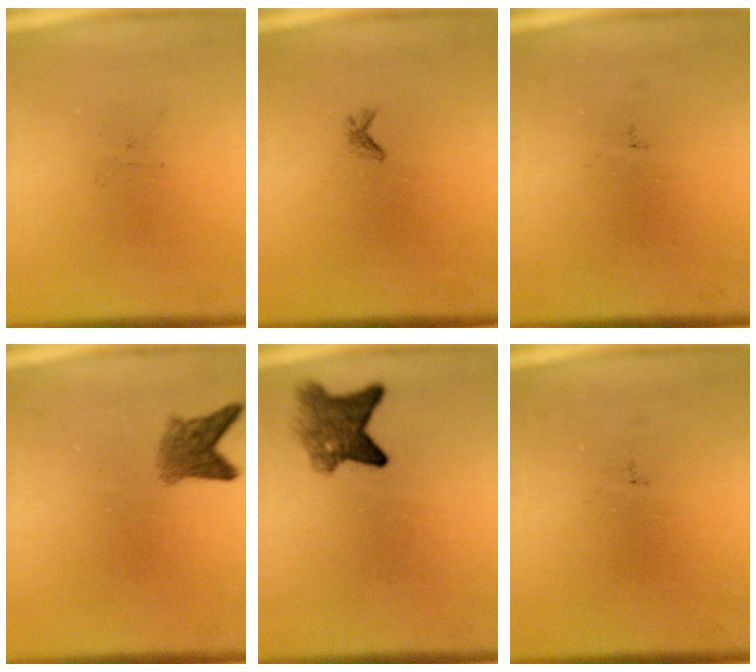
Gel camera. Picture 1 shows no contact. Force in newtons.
{"total": 0.6}
{"total": 0.0}
{"total": 3.3}
{"total": 5.2}
{"total": 0.0}